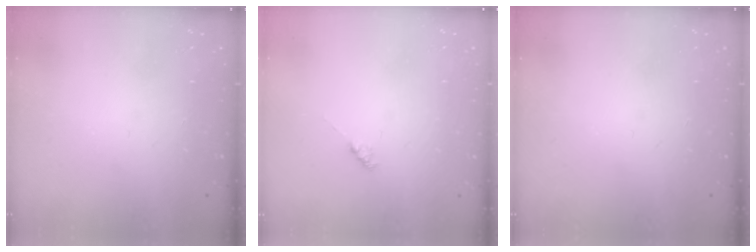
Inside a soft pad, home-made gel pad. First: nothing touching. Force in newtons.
{"total": 2.1, "press": 2.0, "slide": 0.5}
{"total": 0.0}